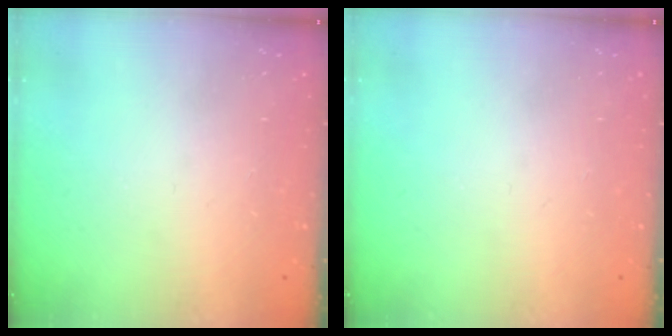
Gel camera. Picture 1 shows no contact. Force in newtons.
{"total": 0.0}